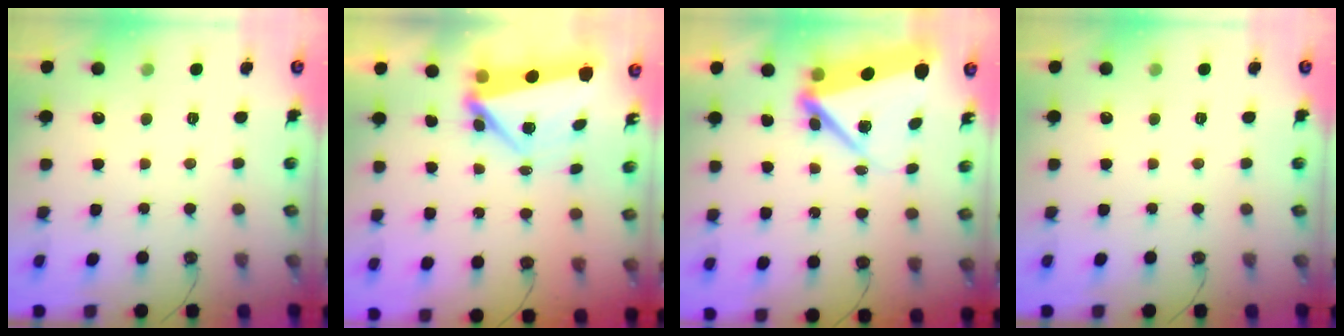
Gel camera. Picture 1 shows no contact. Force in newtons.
{"total": 6.3, "press": 6.2, "slide": 0.5}
{"total": 9.5, "press": 9.4, "slide": 1.8}
{"total": 0.0}